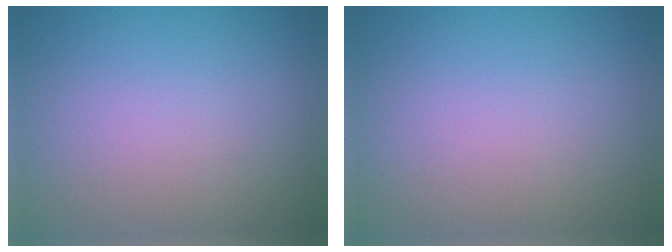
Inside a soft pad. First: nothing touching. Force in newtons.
{"total": 0.0}